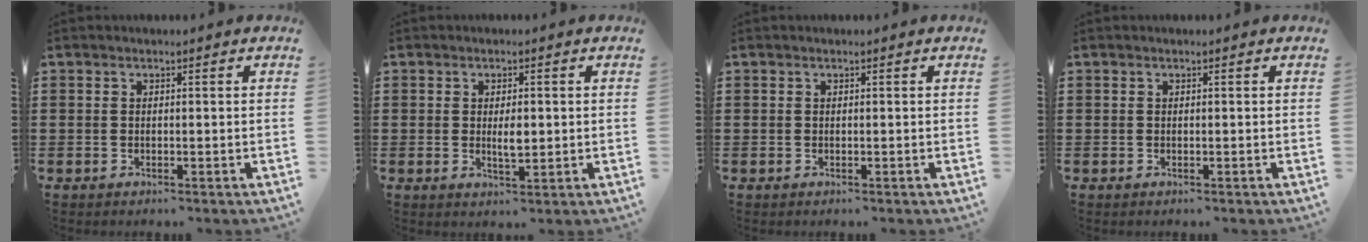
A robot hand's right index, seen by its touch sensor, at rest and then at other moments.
{"total": 3.0, "force": [0.1, 1.0, 2.8], "torque": [-0.045, -0.003, -0.001]}
{"total": 0.0}
{"total": 0.0}